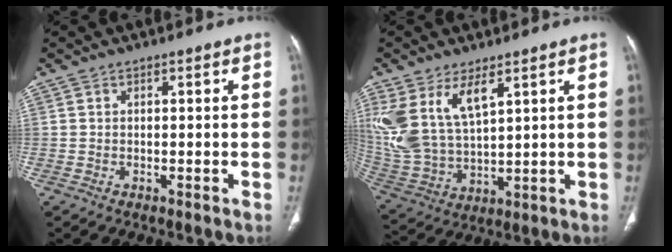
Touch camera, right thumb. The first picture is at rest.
{"total": 14.4, "force": [7.0, 6.9, 10.5], "torque": [-0.221, -0.025, 0.158]}